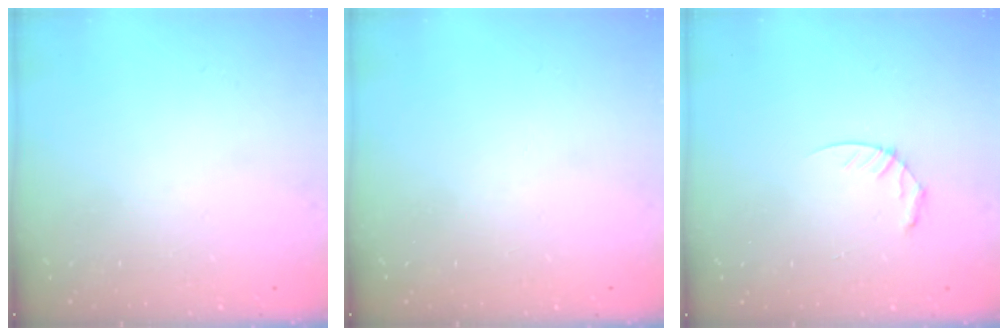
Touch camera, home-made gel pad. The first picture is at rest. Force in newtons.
{"total": 0.0}
{"total": 4.7, "press": 4.7, "slide": 0.4}